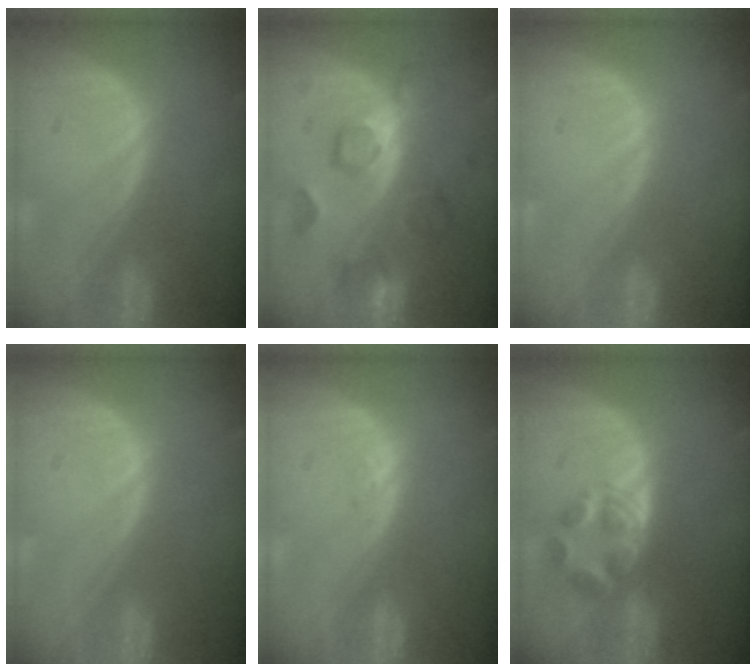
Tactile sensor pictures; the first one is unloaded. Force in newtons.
{"total": 8.2, "press": 7.8, "slide": 2.5}
{"total": 0.0}
{"total": 0.0}
{"total": 0.9, "press": 0.8, "slide": 0.4}
{"total": 5.7, "press": 4.9, "slide": 3.0}